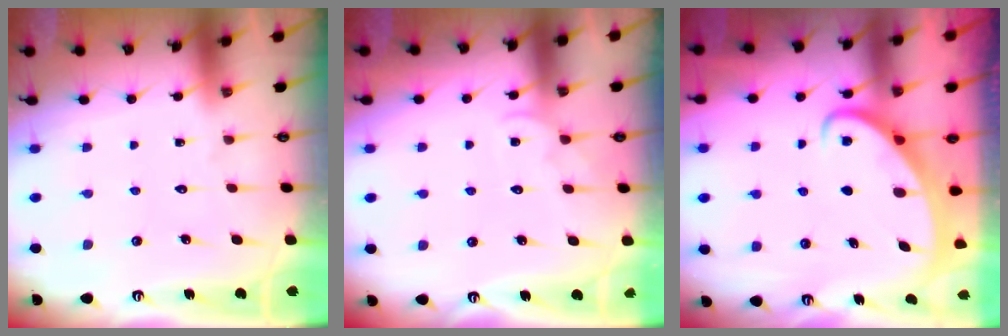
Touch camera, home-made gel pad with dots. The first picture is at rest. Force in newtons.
{"total": 3.8, "press": 3.8, "slide": 0.4}
{"total": 2.5, "press": 2.5, "slide": 0.3}